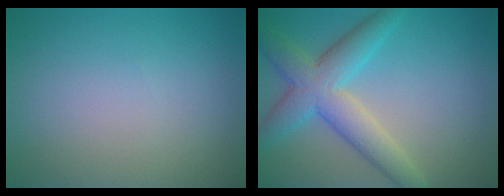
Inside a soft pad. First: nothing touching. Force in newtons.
{"total": 6.0, "press": 6.0, "slide": 0.3}